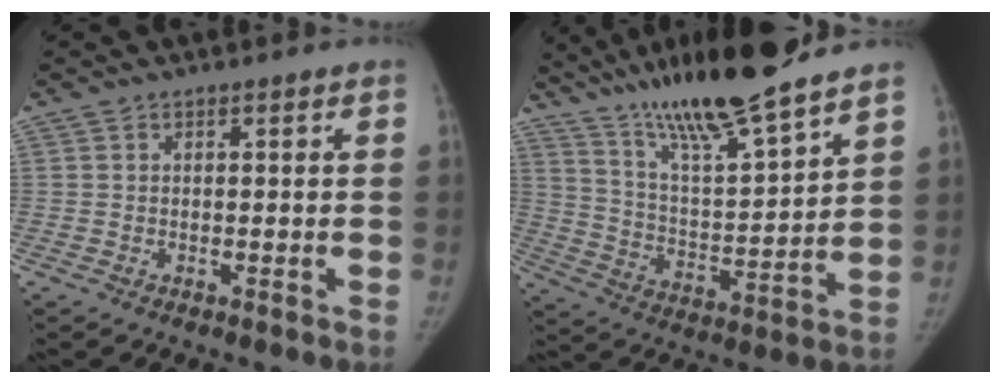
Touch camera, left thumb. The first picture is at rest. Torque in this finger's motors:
{"motor_torque": [0.80, -0.38, 1.41, -1.36, 0.31]}